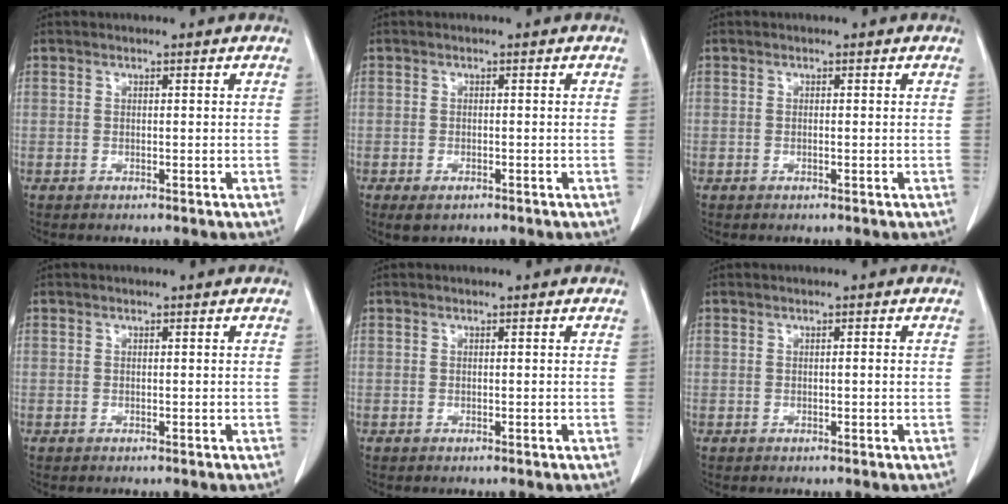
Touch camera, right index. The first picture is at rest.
{"total": 2.1, "force": [-1.2, 1.1, 1.4], "torque": [-0.022, -0.003, -0.009]}
{"total": 0.0}
{"total": 0.0}
{"total": 0.0}
{"total": 0.6, "force": [0.0, 0.0, 0.6], "torque": [-0.008, 0.000, 0.000]}